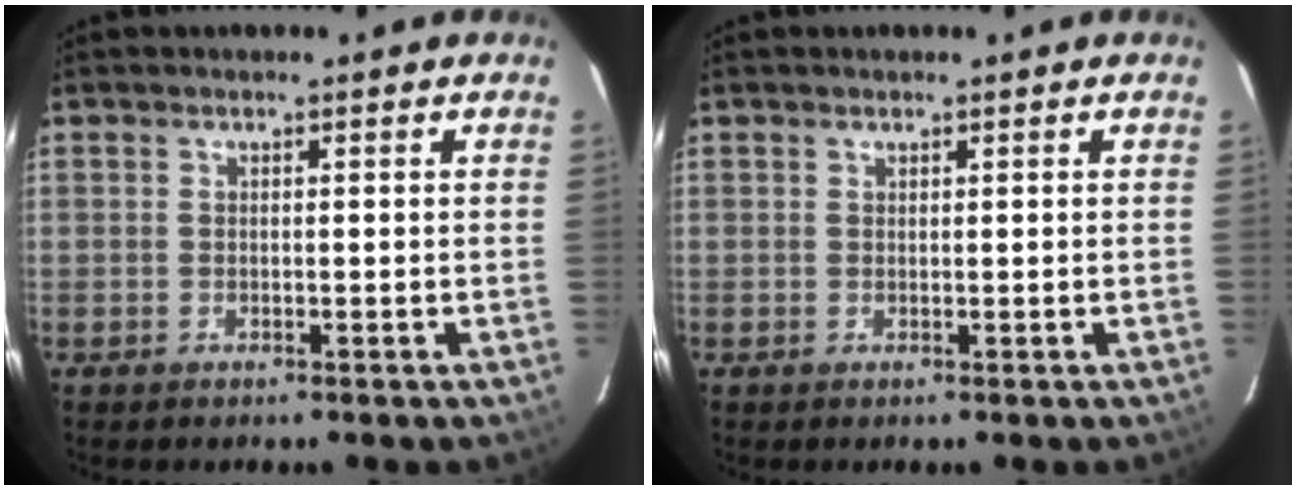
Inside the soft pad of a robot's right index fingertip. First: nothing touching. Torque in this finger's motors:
{"motor_torque": [0.16, 0.11, 0.02, 0.01]}